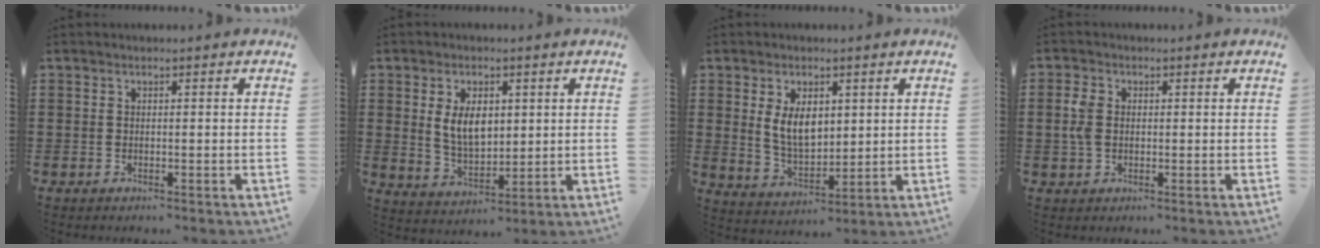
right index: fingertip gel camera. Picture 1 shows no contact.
{"total": 6.3, "force": [1.4, 3.6, 5.0], "torque": [-0.090, 0.006, 0.020]}
{"total": 6.4, "force": [1.8, 3.8, 4.8], "torque": [-0.098, 0.008, 0.031]}
{"total": 3.3, "force": [0.2, 2.3, 2.4], "torque": [-0.067, 0.004, -0.001]}